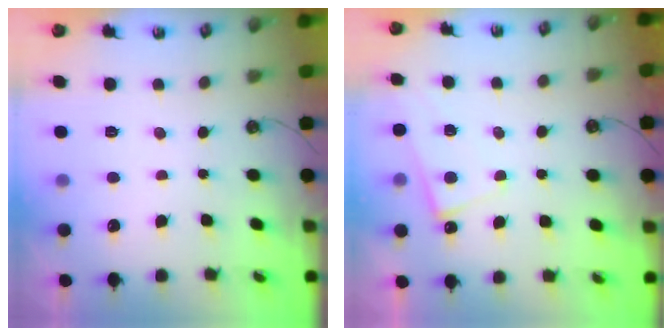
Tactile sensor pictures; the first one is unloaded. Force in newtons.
{"total": 2.1, "press": 2.1, "slide": 0.5}